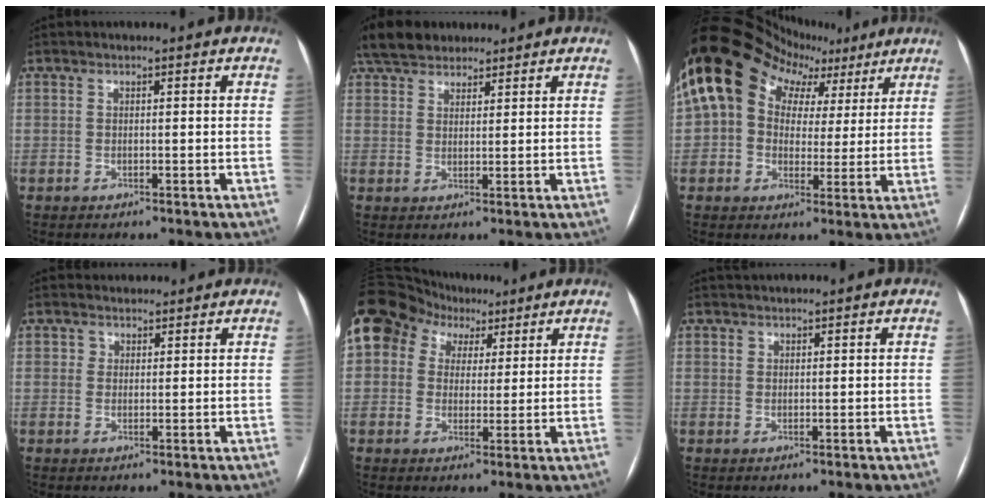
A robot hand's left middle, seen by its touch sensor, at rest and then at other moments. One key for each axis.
{"total": 8.1, "fx": 6.5, "fy": 3.8, "fz": 3.0, "tx": -0.054, "ty": 0.034, "tz": 0.118}
{"total": 18.0, "fx": 7.6, "fy": 13.5, "fz": 9.2, "tx": -0.170, "ty": 0.091, "tz": 0.126}
{"total": 2.5, "fx": 2.0, "fy": 1.5, "fz": -0.3, "tx": 0.017, "ty": 0.011, "tz": 0.027}
{"total": 21.2, "fx": 10.2, "fy": 16.3, "fz": 9.0, "tx": -0.257, "ty": 0.101, "tz": 0.191}
{"total": 1.9, "fx": 1.8, "fy": 0.6, "fz": 0.3, "tx": -0.002, "ty": 0.015, "tz": 0.032}